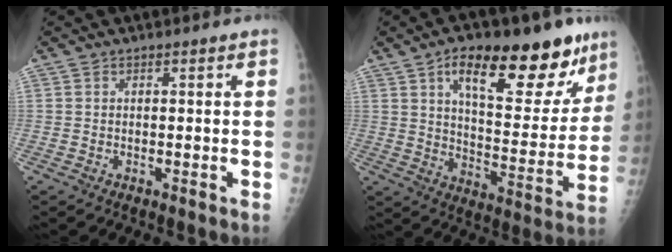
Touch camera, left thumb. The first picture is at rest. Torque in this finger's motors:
{"motor_torque": [0.60, 0.62, 1.38, -1.21, 0.16]}